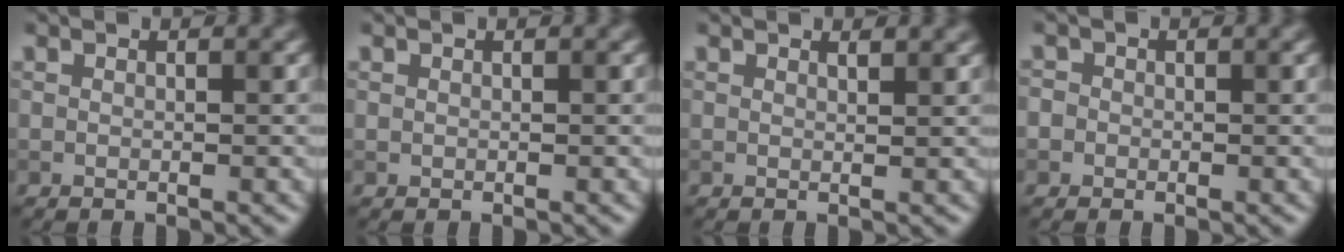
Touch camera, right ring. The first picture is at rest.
{"total": 0.0}
{"total": 0.8, "force": [0.7, 0.1, 0.3], "torque": [-0.012, 0.000, 0.013]}
{"total": 2.2, "force": [0.2, 2.1, 0.8], "torque": [0.003, 0.013, -0.017]}